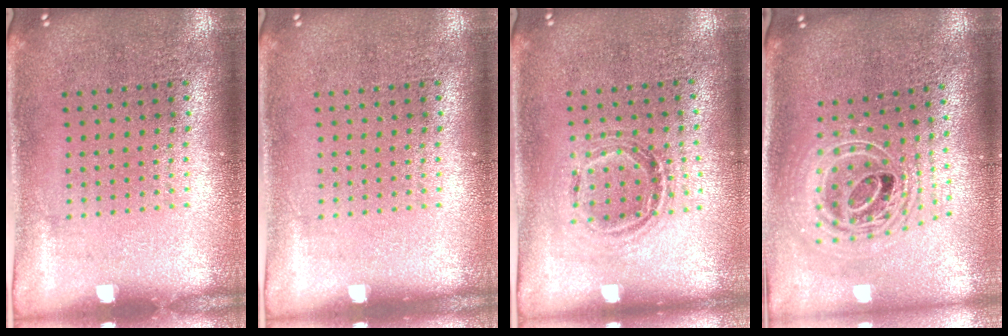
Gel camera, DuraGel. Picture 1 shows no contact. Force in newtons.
{"total": 0.0}
{"total": 1.0, "press": 0.9, "slide": 0.3}
{"total": 2.5, "press": 1.9, "slide": 1.7}